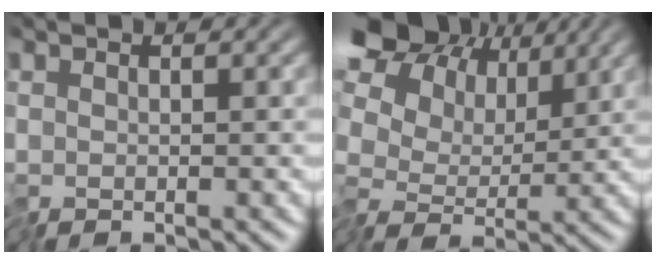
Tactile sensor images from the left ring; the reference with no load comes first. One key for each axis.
{"total": 11.9, "fx": 3.3, "fy": 8.8, "fz": 7.3, "tx": -0.154, "ty": 0.024, "tz": 0.047}